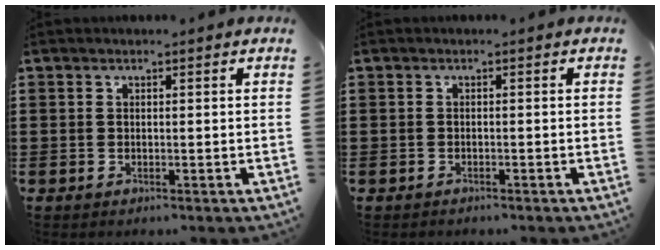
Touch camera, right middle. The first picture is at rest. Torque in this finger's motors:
{"motor_torque": [-0.26, 0.14, 0.04, -0.01]}